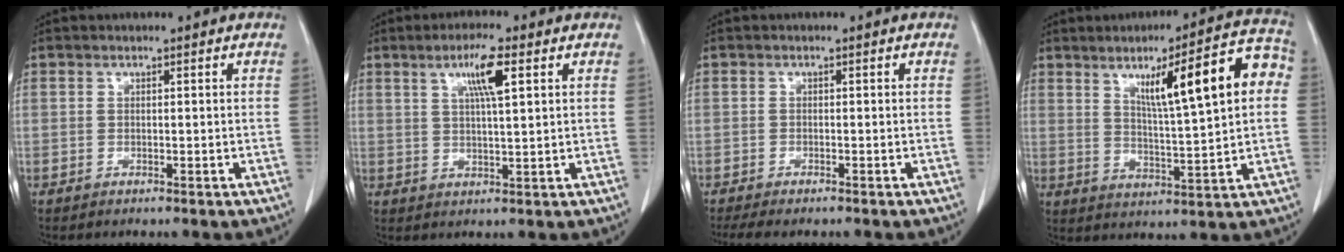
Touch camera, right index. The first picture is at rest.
{"total": 6.1, "force": [2.6, 0.3, 5.5], "torque": [-0.099, 0.002, 0.045]}
{"total": 5.2, "force": [-4.3, 1.1, 2.6], "torque": [-0.038, -0.010, -0.063]}
{"total": 14.6, "force": [4.0, 1.7, 14.0], "torque": [-0.198, 0.024, 0.059]}